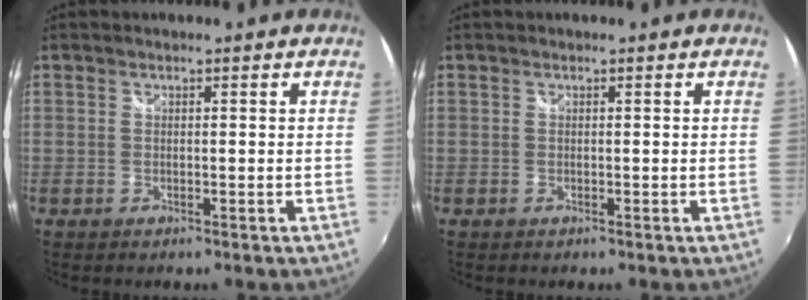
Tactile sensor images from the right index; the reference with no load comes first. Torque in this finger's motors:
{"motor_torque": [0.00, 0.00, 0.00, 0.00]}